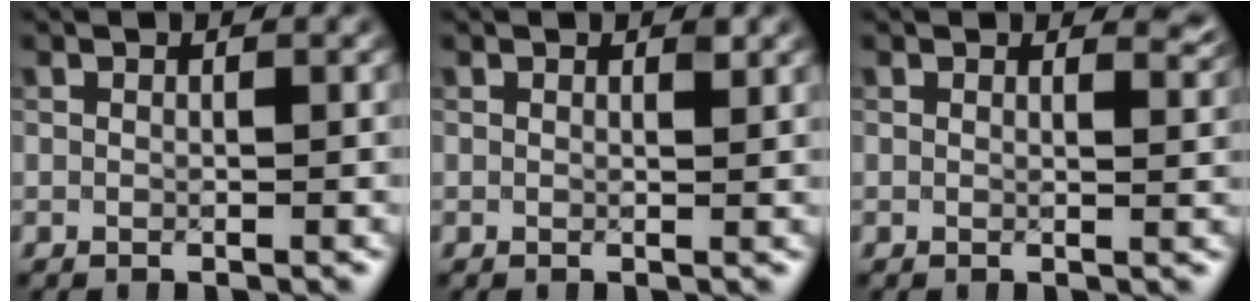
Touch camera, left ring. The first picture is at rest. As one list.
[{"total": 0.7, "force": [0.5, 0.1, 0.4], "torque": [-0.006, -0.005, 0.008]}, {"total": 1.6, "force": [1.4, 0.6, 0.7], "torque": [-0.004, -0.007, 0.022]}]